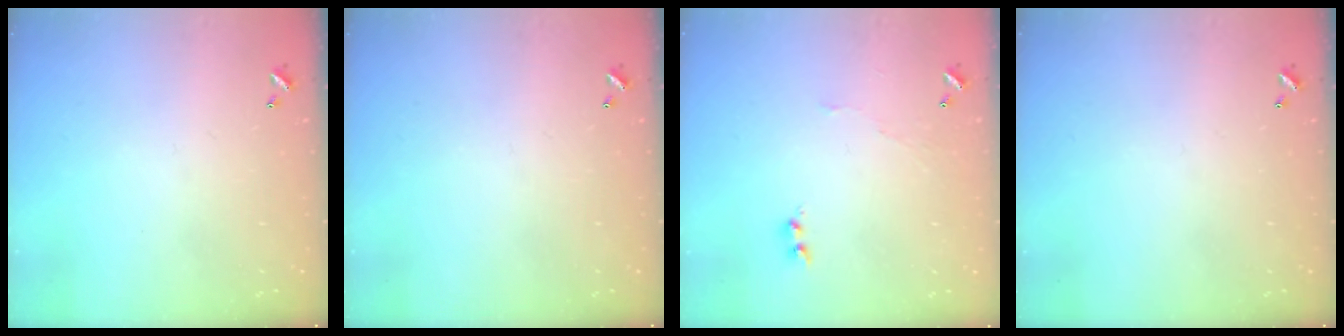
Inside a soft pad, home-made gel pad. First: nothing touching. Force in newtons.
{"total": 0.0}
{"total": 3.8, "press": 3.7, "slide": 0.6}
{"total": 0.0}